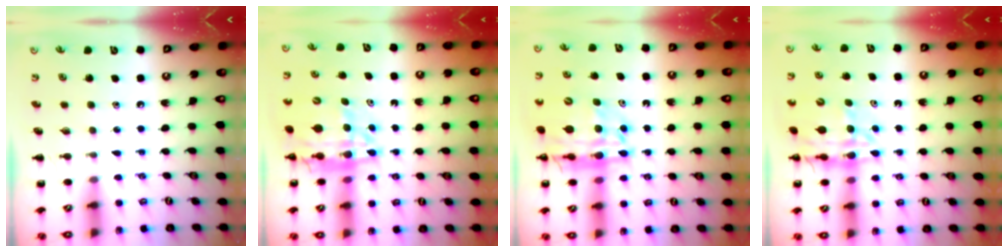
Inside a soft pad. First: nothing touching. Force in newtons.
{"total": 15.0, "press": 14.5, "slide": 4.1}
{"total": 16.5, "press": 15.9, "slide": 4.4}
{"total": 13.5, "press": 13.1, "slide": 3.4}